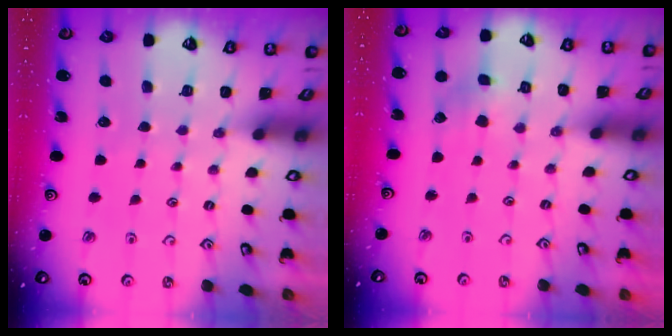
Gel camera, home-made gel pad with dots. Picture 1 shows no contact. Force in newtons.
{"total": 2.9, "press": 2.9, "slide": 0.1}